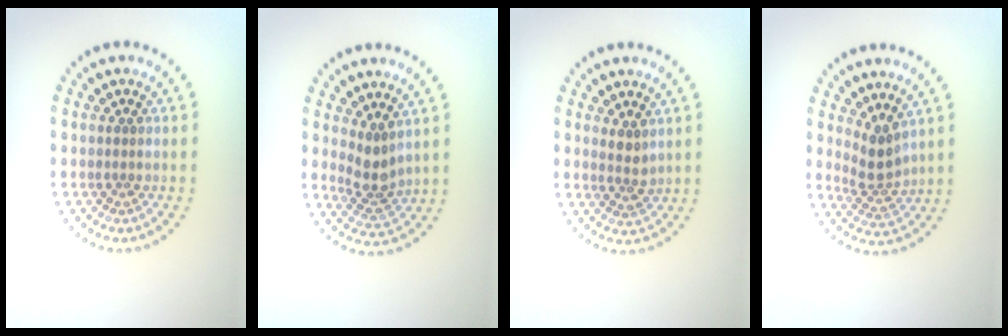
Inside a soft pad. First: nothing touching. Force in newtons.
{"total": 2.5, "press": 1.9, "slide": 1.7}
{"total": 1.5, "press": 1.3, "slide": 0.7}
{"total": 2.6, "press": 1.8, "slide": 1.8}